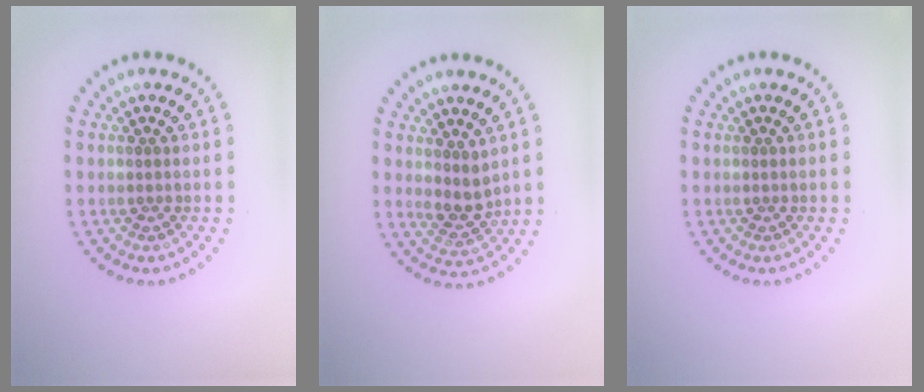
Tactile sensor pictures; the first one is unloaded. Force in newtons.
{"total": 2.5, "press": 2.2, "slide": 1.2}
{"total": 0.0}